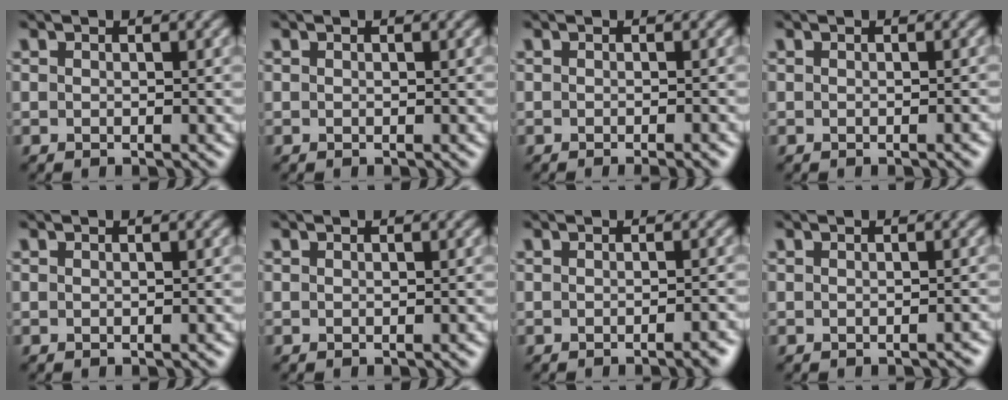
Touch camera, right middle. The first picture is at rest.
{"total": 0.0}
{"total": 1.5, "force": [-0.9, 0.2, 1.2], "torque": [-0.014, 0.001, -0.008]}
{"total": 0.7, "force": [-0.3, 0.3, 0.6], "torque": [-0.009, 0.001, 0.000]}
{"total": 0.0}
{"total": 0.0}
{"total": 1.5, "force": [-1.0, 0.3, 1.1], "torque": [-0.014, 0.004, -0.010]}
{"total": 0.6, "force": [-0.5, 0.3, 0.3], "torque": [-0.007, 0.000, -0.002]}